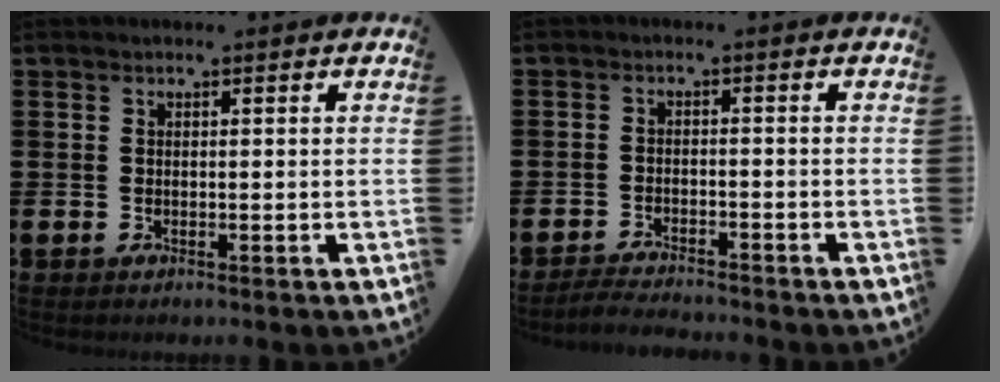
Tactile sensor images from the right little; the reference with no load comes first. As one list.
[{"total": 2.3, "force": [-2.3, 0.0, 0.2], "torque": [-0.006, 0.004, -0.048]}]